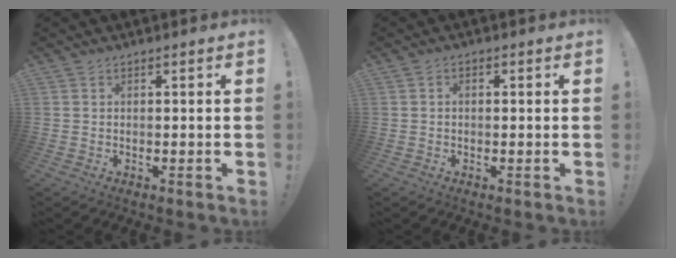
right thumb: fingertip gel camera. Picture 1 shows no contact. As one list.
[{"total": 1.0, "force": [-0.4, 0.7, 0.7], "torque": [-0.014, 0.005, -0.007]}]